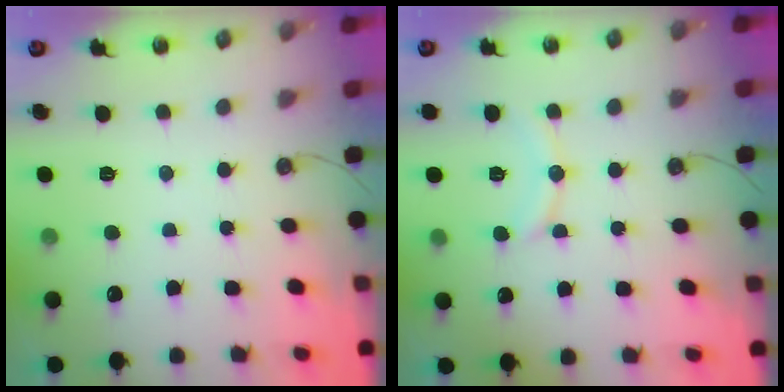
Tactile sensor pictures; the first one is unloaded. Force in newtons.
{"total": 9.6, "press": 9.5, "slide": 1.0}